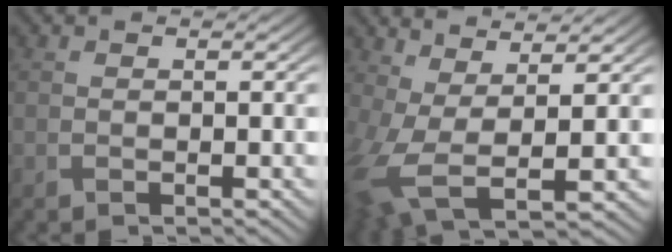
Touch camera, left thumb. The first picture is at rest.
{"total": 9.3, "force": [1.2, 4.1, 8.2], "torque": [-0.197, -0.012, 0.028]}